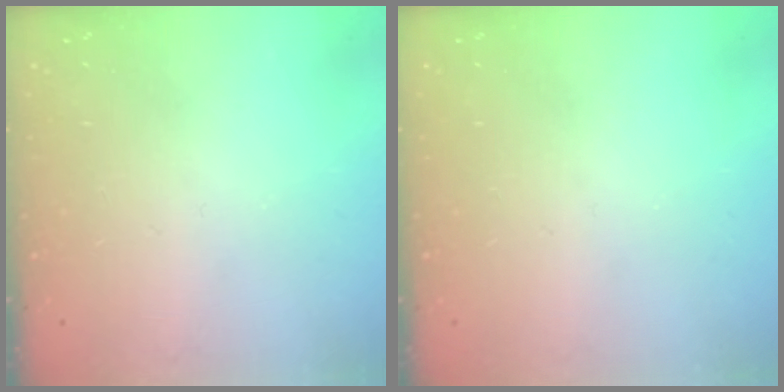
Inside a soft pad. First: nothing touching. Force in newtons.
{"total": 0.0}